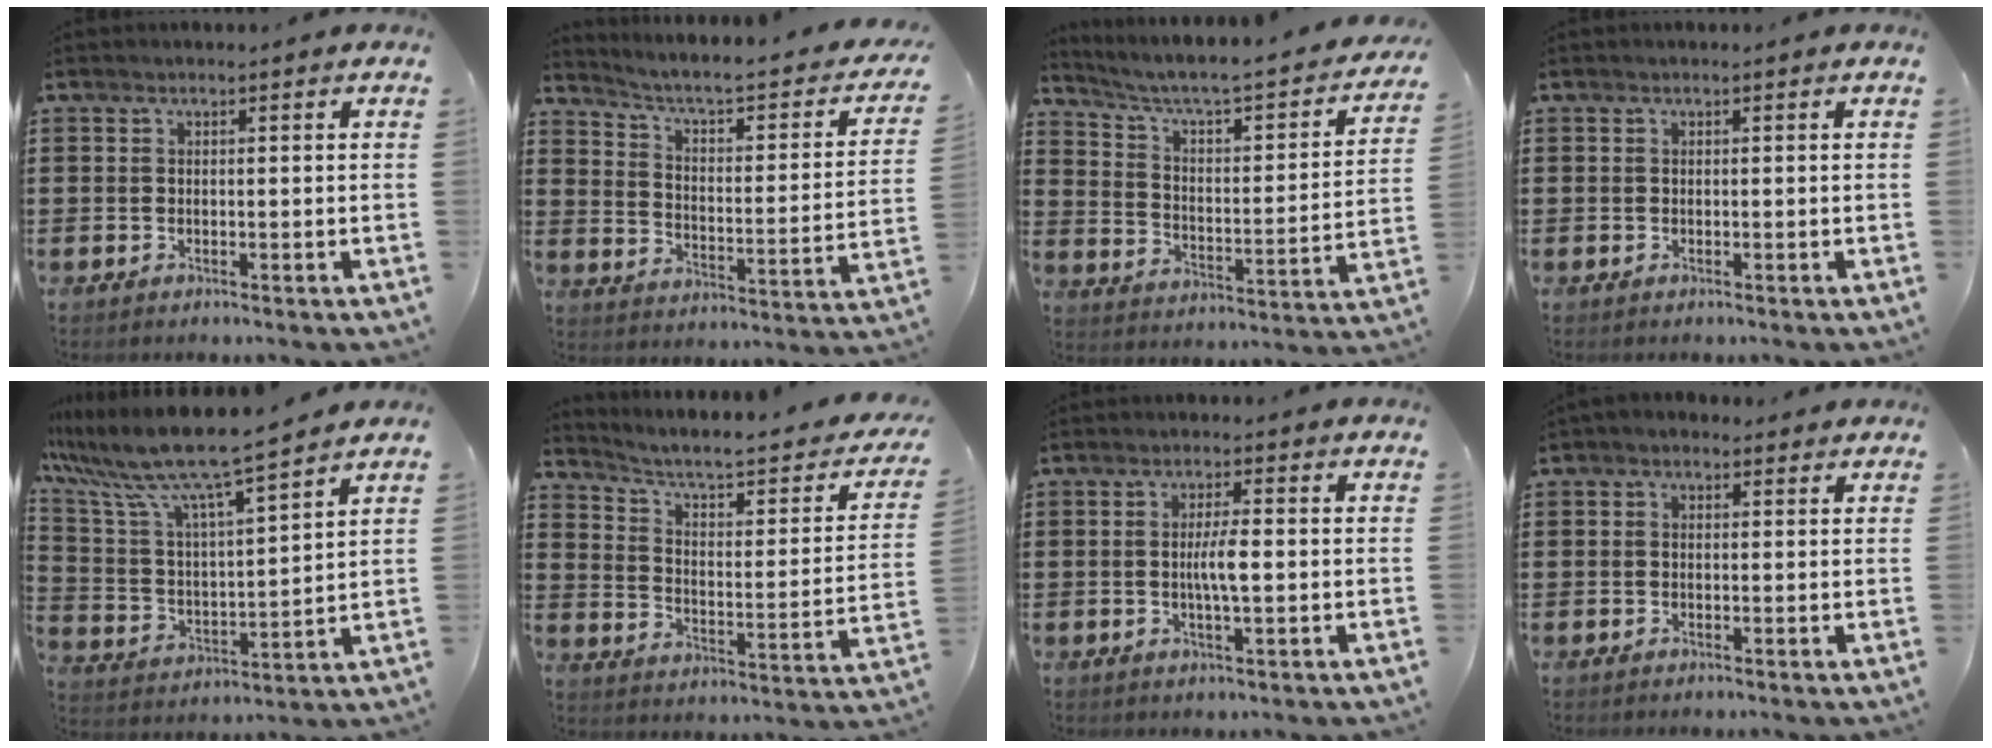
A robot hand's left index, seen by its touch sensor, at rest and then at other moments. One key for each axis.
{"total": 3.4, "fx": 2.2, "fy": 0.6, "fz": 2.5, "tx": -0.065, "ty": -0.029, "tz": 0.024}
{"total": 3.6, "fx": 2.5, "fy": 0.9, "fz": 2.5, "tx": -0.065, "ty": -0.032, "tz": 0.029}
{"total": 0.0}
{"total": 8.8, "fx": 7.6, "fy": -0.1, "fz": 4.5, "tx": -0.121, "ty": -0.053, "tz": 0.124}
{"total": 4.1, "fx": 2.8, "fy": 1.0, "fz": 2.8, "tx": -0.071, "ty": -0.029, "tz": 0.036}
{"total": 4.1, "fx": -0.3, "fy": 0.8, "fz": 4.0, "tx": -0.079, "ty": -0.002, "tz": -0.009}
{"total": 1.0, "fx": 0.0, "fy": 0.8, "fz": 0.6, "tx": -0.013, "ty": 0.006, "tz": -0.001}